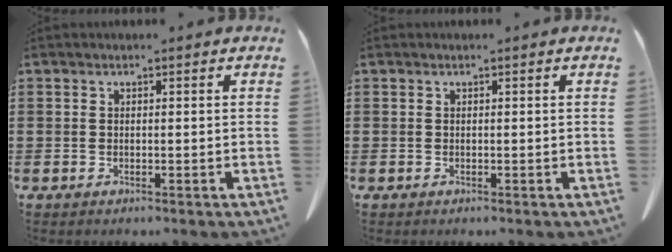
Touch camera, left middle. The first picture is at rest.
{"total": 0.0}